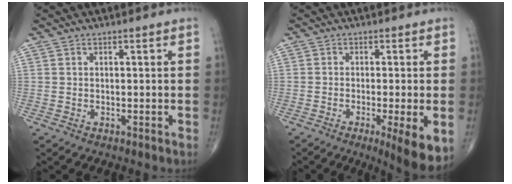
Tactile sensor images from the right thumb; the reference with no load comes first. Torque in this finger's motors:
{"motor_torque": [-0.23, 0.70, 0.00, -0.36, 0.02]}